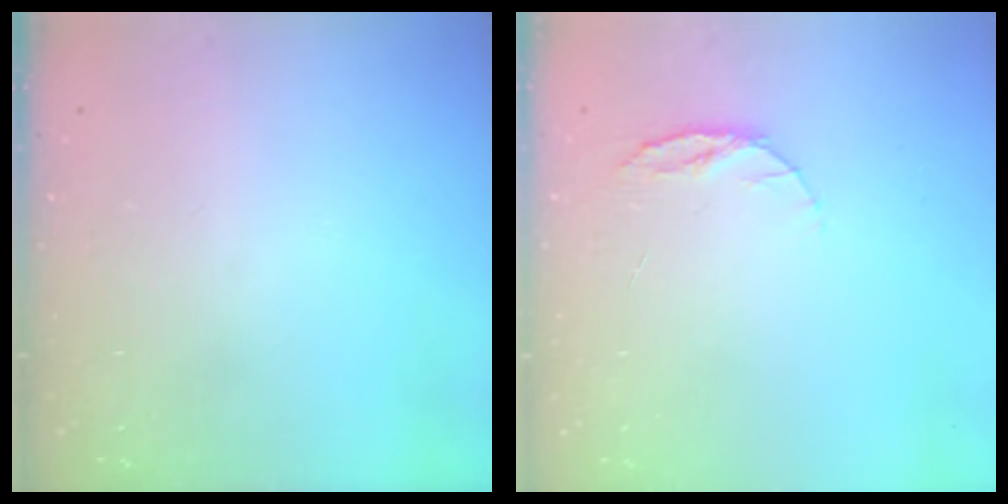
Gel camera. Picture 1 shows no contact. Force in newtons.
{"total": 5.4, "press": 5.3, "slide": 0.6}